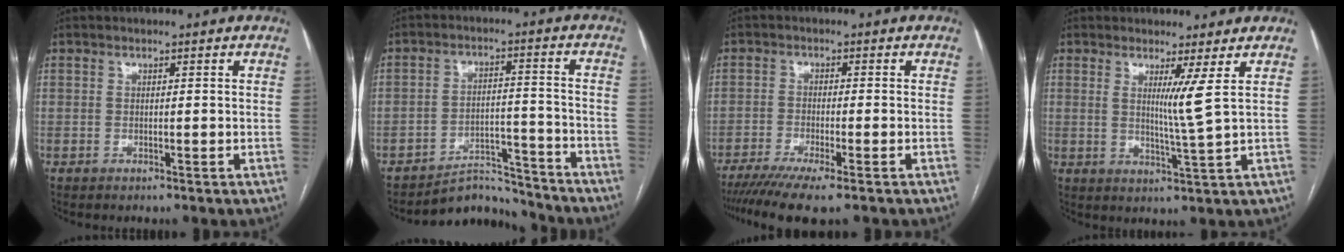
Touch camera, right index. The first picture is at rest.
{"total": 7.5, "force": [-7.3, 1.4, -0.7], "torque": [0.018, 0.038, -0.116]}
{"total": 8.8, "force": [-6.7, 0.2, 5.7], "torque": [-0.089, -0.017, -0.106]}
{"total": 3.0, "force": [1.2, -0.8, 2.6], "torque": [-0.047, -0.017, 0.025]}